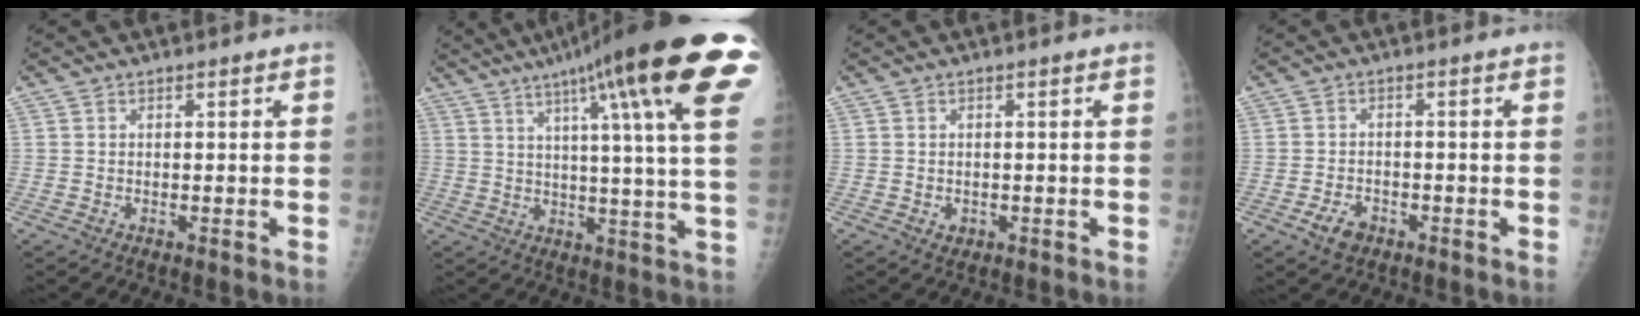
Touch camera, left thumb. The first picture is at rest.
{"total": 26.9, "force": [13.8, 2.9, 23.0], "torque": [-0.283, -0.018, 0.180]}
{"total": 1.3, "force": [-0.3, 1.0, 0.7], "torque": [-0.006, 0.004, 0.000]}
{"total": 3.6, "force": [-2.0, 2.1, 2.0], "torque": [-0.034, 0.014, -0.032]}